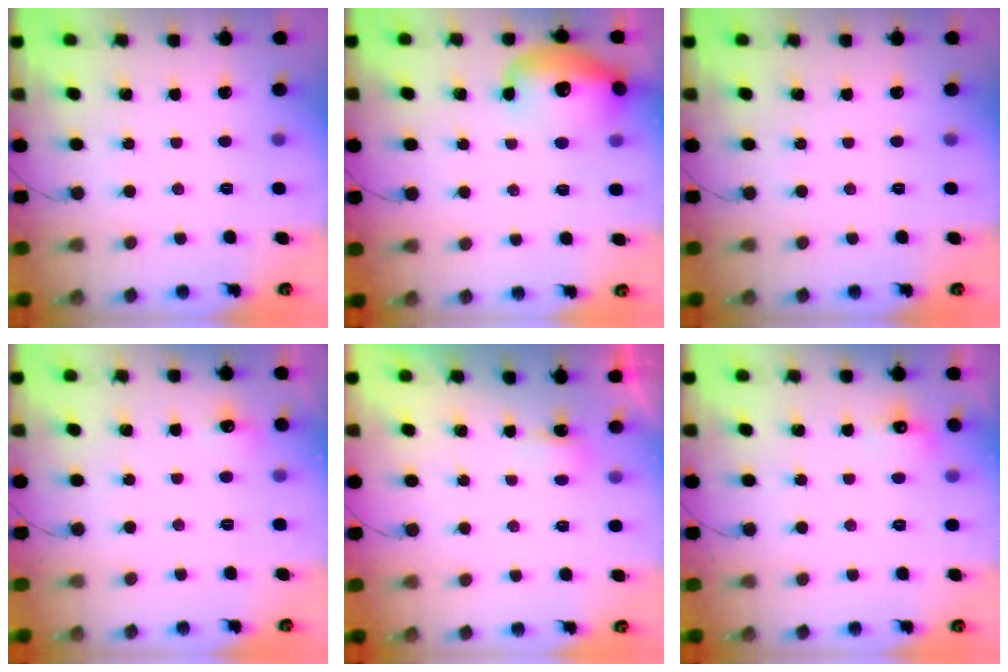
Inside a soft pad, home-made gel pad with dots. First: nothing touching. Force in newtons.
{"total": 17.5, "press": 16.8, "slide": 4.8}
{"total": 0.0}
{"total": 4.6, "press": 4.5, "slide": 1.2}
{"total": 2.3, "press": 2.1, "slide": 0.8}
{"total": 5.4, "press": 5.1, "slide": 1.6}